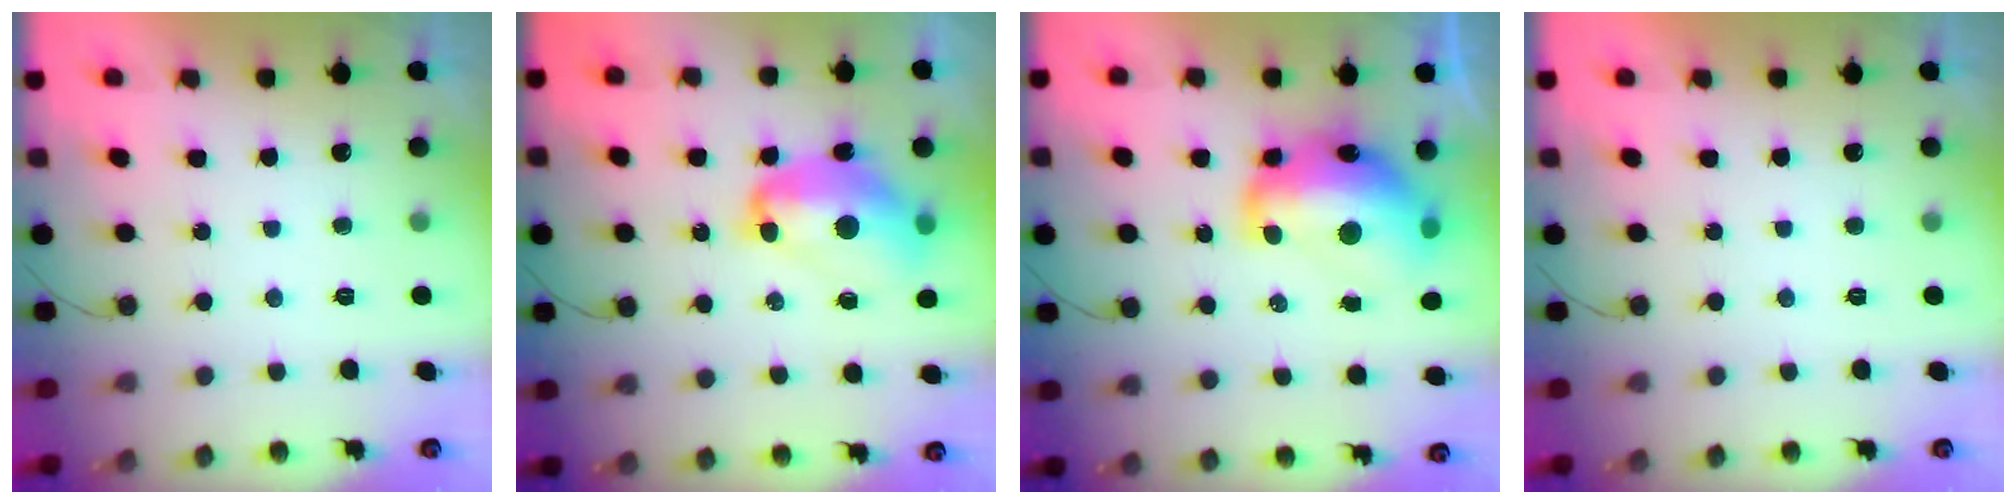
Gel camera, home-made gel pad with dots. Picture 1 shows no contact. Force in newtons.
{"total": 14.7, "press": 14.6, "slide": 1.5}
{"total": 18.0, "press": 17.9, "slide": 1.7}
{"total": 0.0}